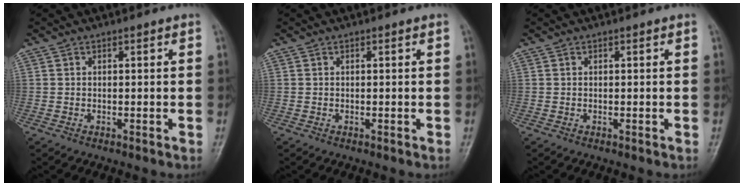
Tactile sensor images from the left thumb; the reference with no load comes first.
{"total": 0.0}
{"total": 0.0}